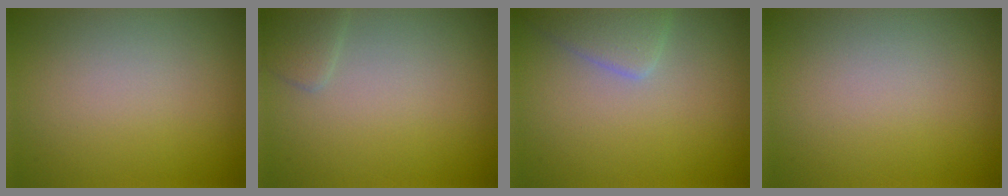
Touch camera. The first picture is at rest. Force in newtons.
{"total": 1.4, "press": 1.4, "slide": 0.1}
{"total": 2.7, "press": 2.7, "slide": 0.1}
{"total": 0.0}